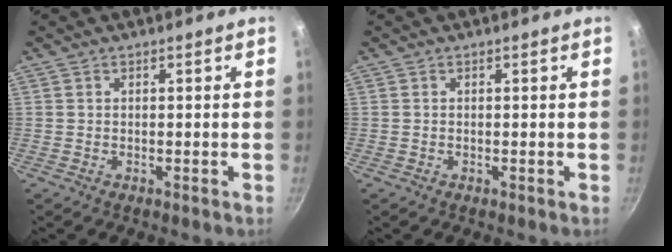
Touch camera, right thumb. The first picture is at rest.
{"total": 0.0}